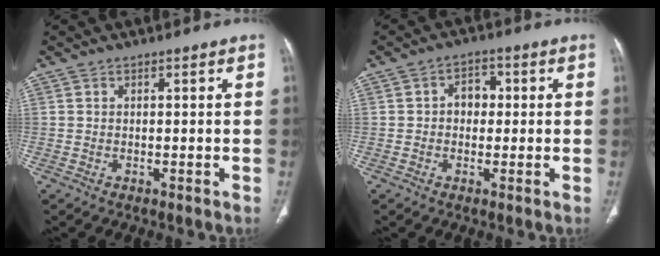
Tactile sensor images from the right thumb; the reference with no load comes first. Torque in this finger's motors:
{"motor_torque": [-0.24, 0.43, 0.74, 0.15, -0.01]}